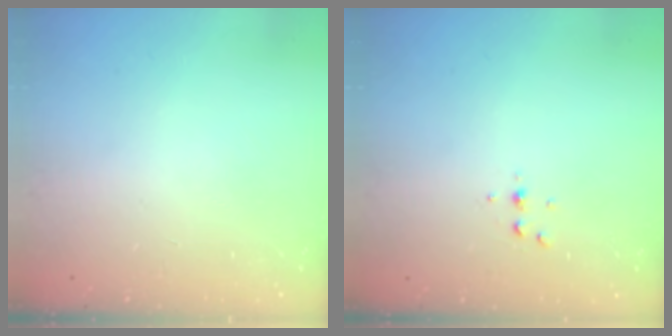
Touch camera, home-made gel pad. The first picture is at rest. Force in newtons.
{"total": 2.5, "press": 2.4, "slide": 0.2}